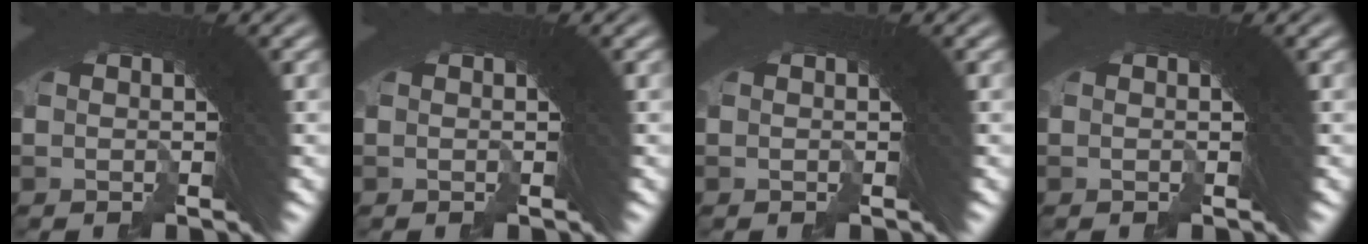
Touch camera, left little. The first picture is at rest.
{"total": 0.0}
{"total": 0.0}
{"total": 0.0}